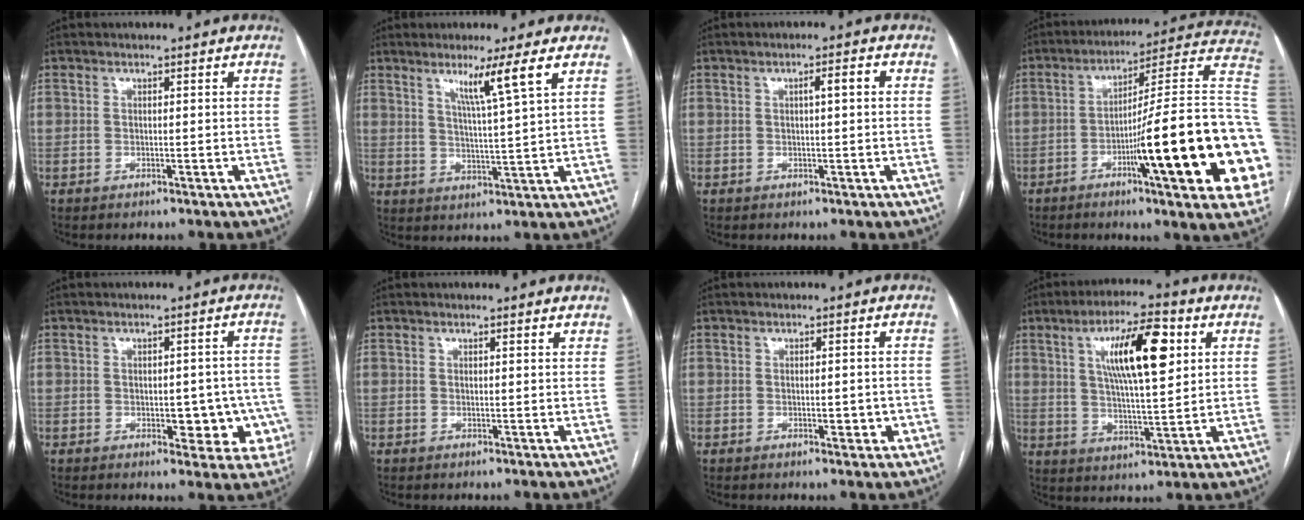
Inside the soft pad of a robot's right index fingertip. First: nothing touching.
{"total": 6.8, "force": [3.7, -1.6, 5.5], "torque": [-0.097, -0.013, 0.067]}
{"total": 2.3, "force": [0.4, 0.3, 2.3], "torque": [-0.039, 0.005, 0.007]}
{"total": 26.5, "force": [-5.7, 1.5, 25.9], "torque": [-0.260, 0.004, -0.090]}
{"total": 7.2, "force": [-1.5, 3.8, 5.9], "torque": [-0.048, 0.013, -0.011]}
{"total": 1.9, "force": [1.8, 0.4, 0.5], "torque": [-0.014, 0.000, 0.013]}
{"total": 2.3, "force": [-0.4, 1.1, 1.9], "torque": [-0.027, 0.002, 0.000]}
{"total": 13.0, "force": [4.5, 2.6, 11.9], "torque": [-0.208, 0.011, 0.077]}